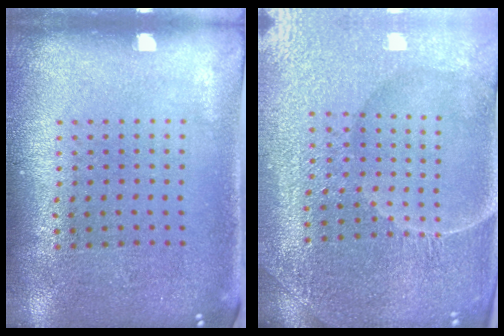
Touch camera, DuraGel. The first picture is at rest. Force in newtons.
{"total": 5.0, "press": 4.8, "slide": 1.5}